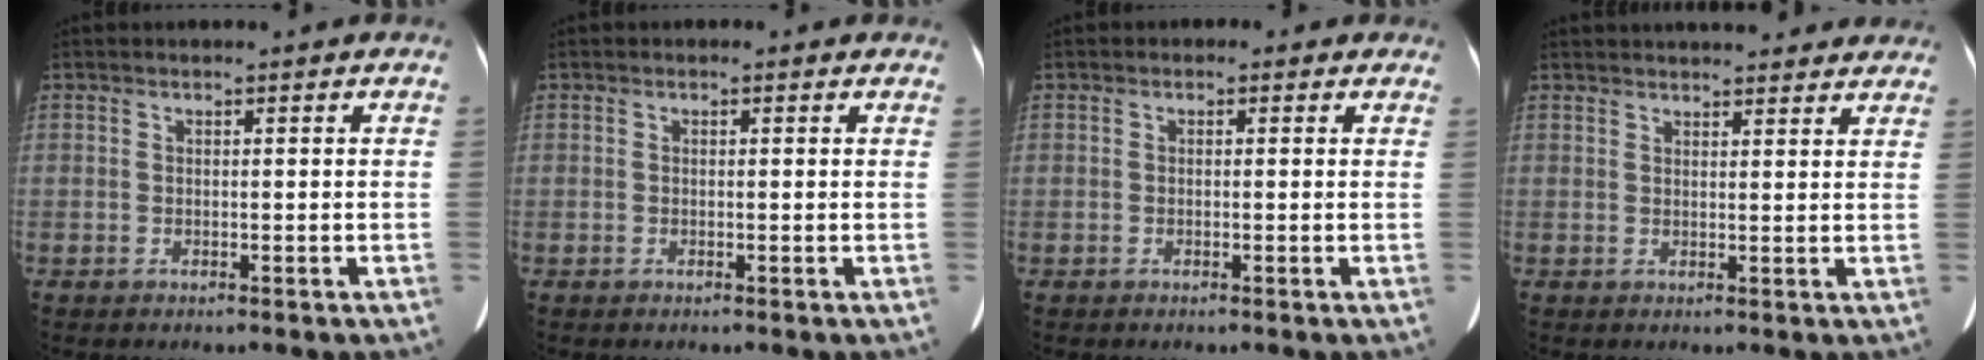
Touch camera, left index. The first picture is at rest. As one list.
[{"total": 0.0}, {"total": 1.0, "force": [0.3, 0.8, 0.4], "torque": [0.000, 0.008, -0.005]}, {"total": 15.0, "force": [13.6, 3.8, 5.2], "torque": [-0.053, 0.035, 0.163]}]